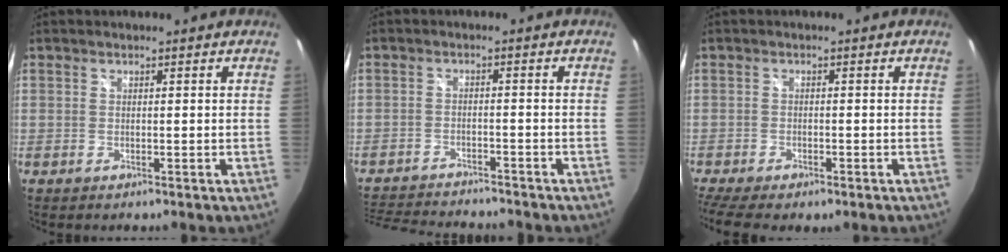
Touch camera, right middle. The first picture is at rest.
{"total": 12.0, "force": [-11.0, 2.0, 4.4], "torque": [-0.105, -0.015, -0.172]}
{"total": 6.9, "force": [-5.2, 1.8, 4.2], "torque": [-0.106, -0.038, -0.090]}